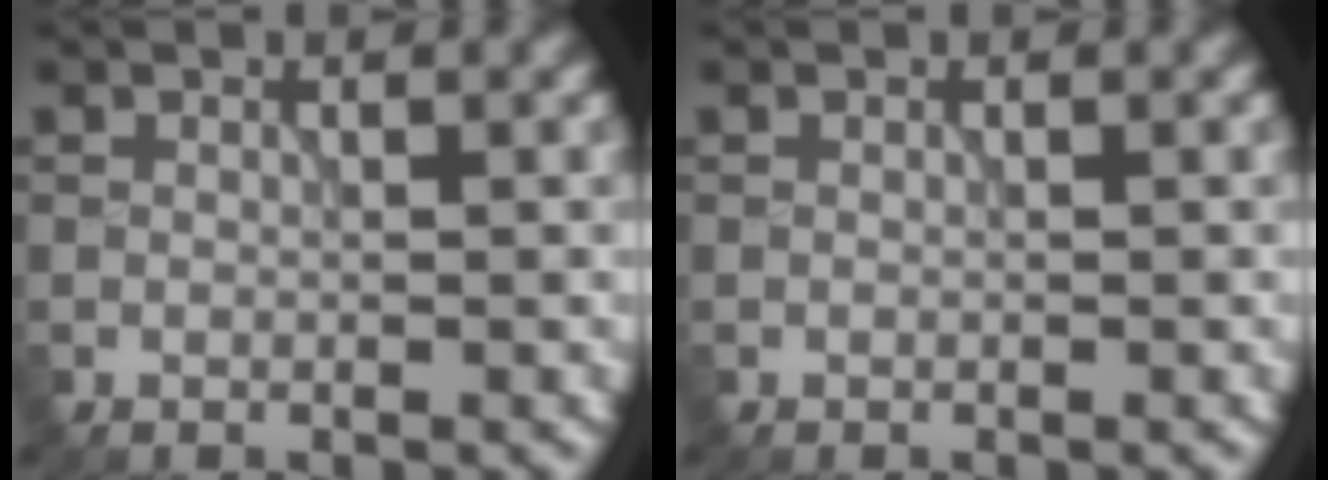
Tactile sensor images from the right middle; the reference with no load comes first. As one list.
[{"total": 0.0}]